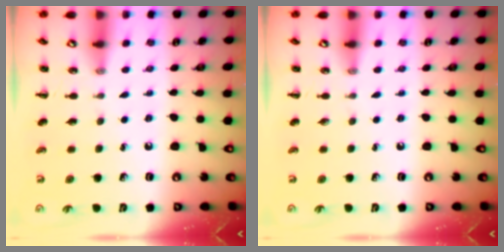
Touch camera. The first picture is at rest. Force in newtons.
{"total": 0.0}